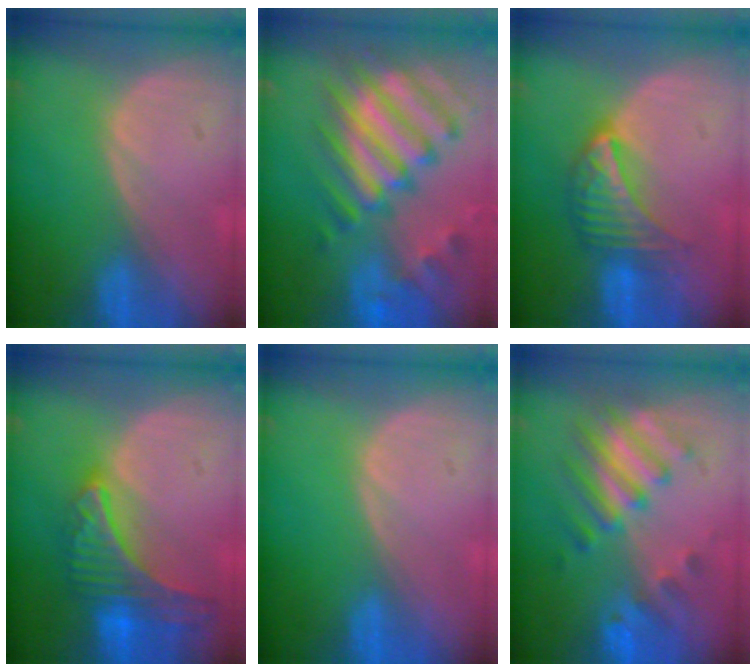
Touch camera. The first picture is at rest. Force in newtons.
{"total": 12.3, "press": 10.6, "slide": 6.2}
{"total": 7.2, "press": 6.4, "slide": 3.3}
{"total": 9.3, "press": 8.2, "slide": 4.4}
{"total": 0.0}
{"total": 7.5, "press": 7.4, "slide": 1.1}